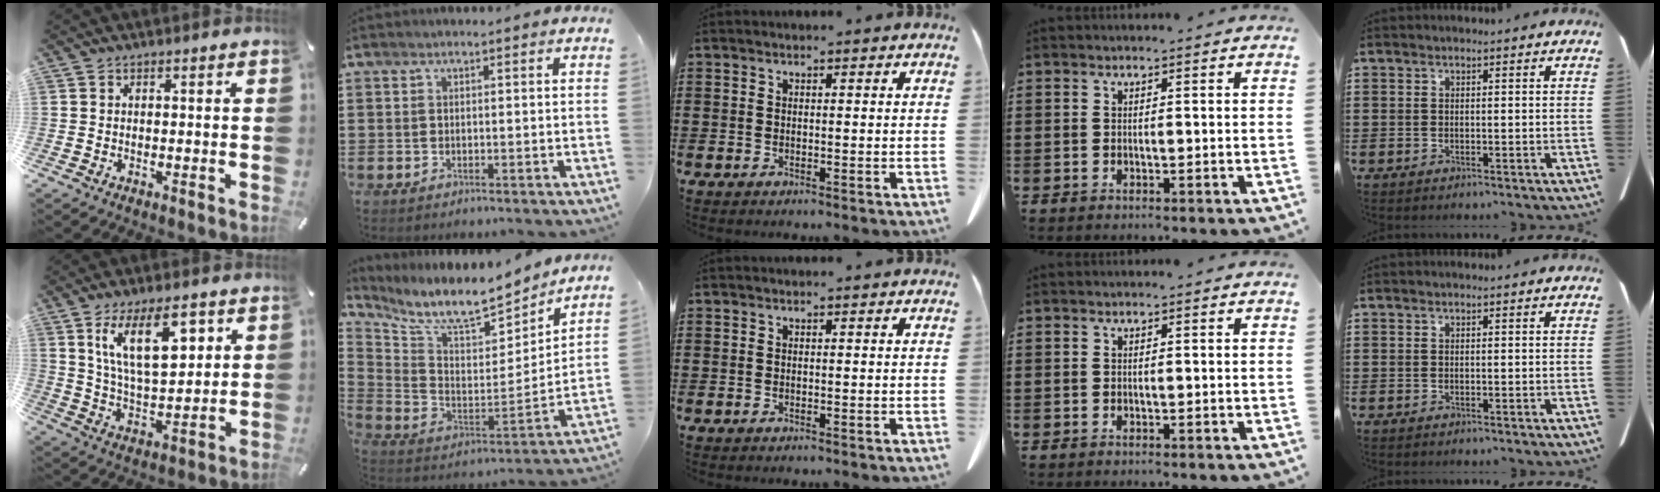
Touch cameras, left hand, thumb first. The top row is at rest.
{"thumb": {"total": 15.9, "force": [7.7, 7.3, 11.8], "torque": [-0.216, -0.016, 0.130]}, "index": {"total": 9.2, "force": [8.3, 1.4, 3.8], "torque": [-0.107, -0.067, 0.137]}}